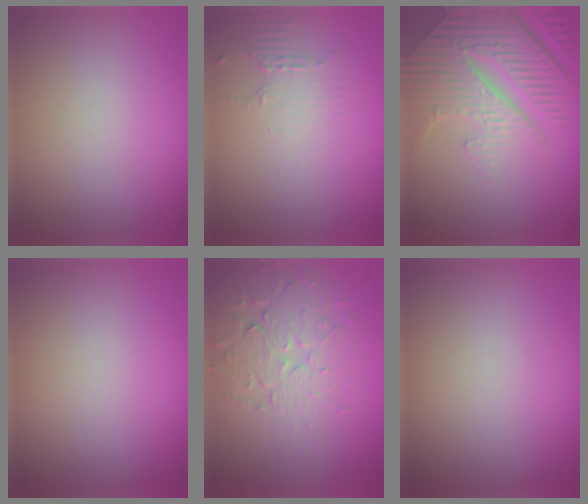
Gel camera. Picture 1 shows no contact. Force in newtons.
{"total": 2.0, "press": 1.5, "slide": 1.3}
{"total": 8.7, "press": 6.1, "slide": 6.2}
{"total": 0.0}
{"total": 4.2, "press": 3.9, "slide": 1.5}
{"total": 0.0}